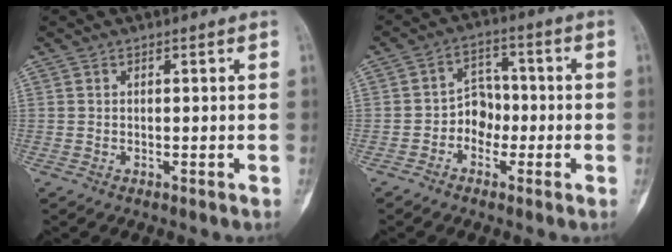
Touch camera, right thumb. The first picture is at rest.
{"total": 5.8, "force": [-1.7, 4.7, 2.9], "torque": [-0.013, 0.026, -0.043]}